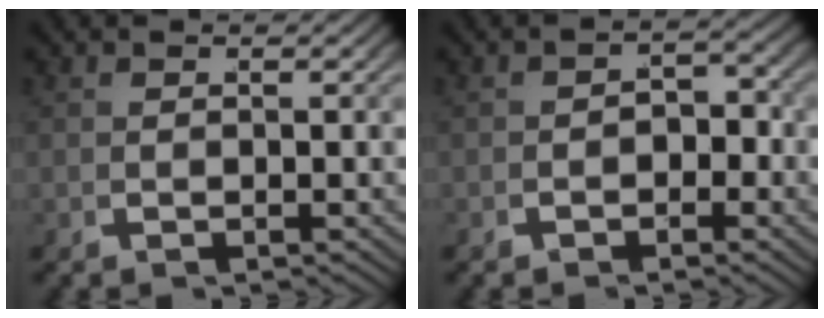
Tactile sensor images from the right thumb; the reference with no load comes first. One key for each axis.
{"total": 2.0, "fx": -1.3, "fy": 1.3, "fz": 1.0, "tx": -0.002, "ty": -0.007, "tz": -0.028}